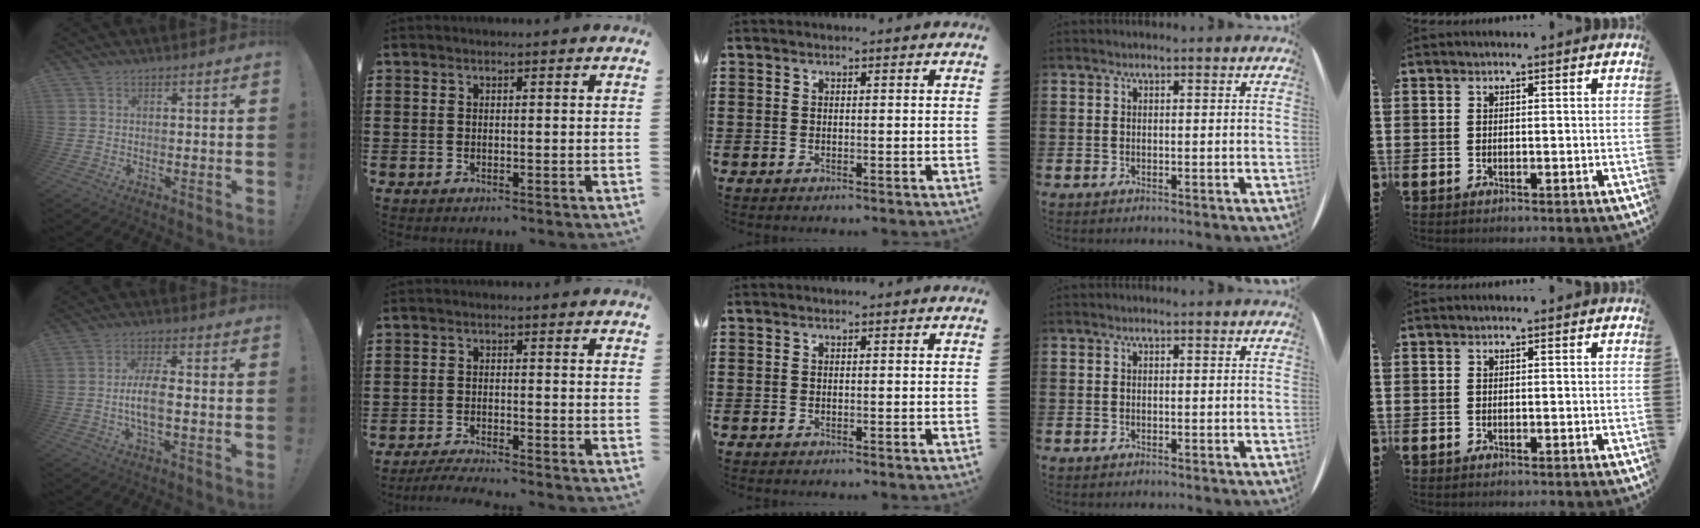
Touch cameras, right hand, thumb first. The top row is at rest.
{"thumb": {"total": 7.1, "force": [-1.3, 1.8, 6.7], "torque": [-0.134, -0.001, -0.026]}, "index": {"total": 2.7, "force": [-2.6, -0.3, 0.4], "torque": [-0.008, -0.002, -0.053]}}